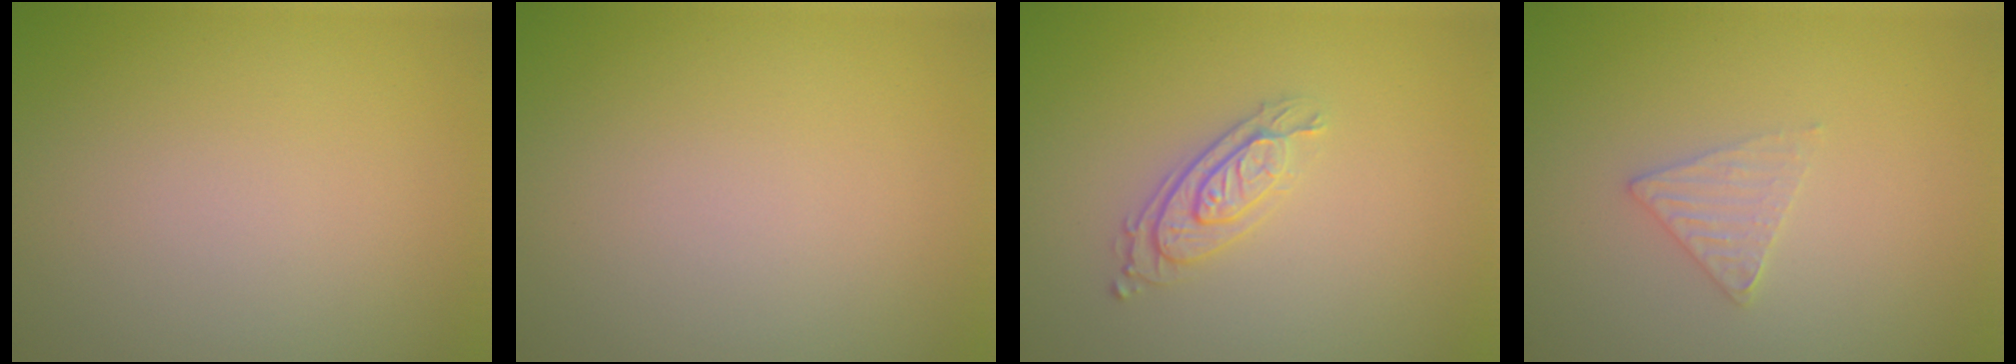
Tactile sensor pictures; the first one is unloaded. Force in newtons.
{"total": 0.0}
{"total": 2.8, "press": 2.2, "slide": 1.7}
{"total": 1.6, "press": 1.6, "slide": 0.2}